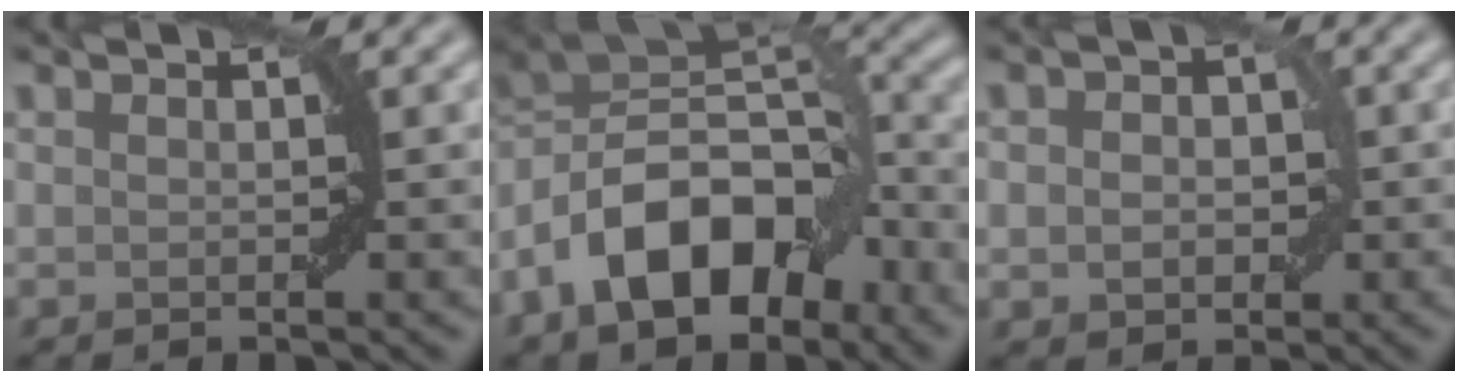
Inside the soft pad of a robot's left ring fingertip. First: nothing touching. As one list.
[{"total": 12.4, "force": [-5.6, 7.0, 8.6], "torque": [-0.141, 0.014, -0.113]}, {"total": 3.4, "force": [0.0, 2.6, 2.2], "torque": [-0.019, 0.006, -0.012]}]